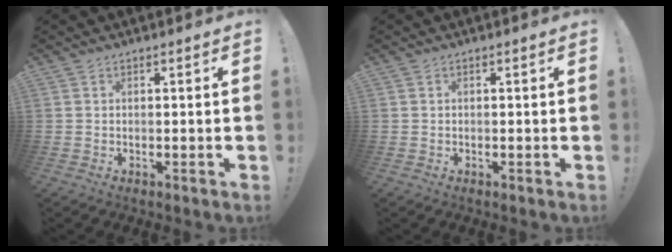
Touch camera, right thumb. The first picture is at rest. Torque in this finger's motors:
{"motor_torque": [-0.08, 0.16, -0.43, 0.07, 0.00]}